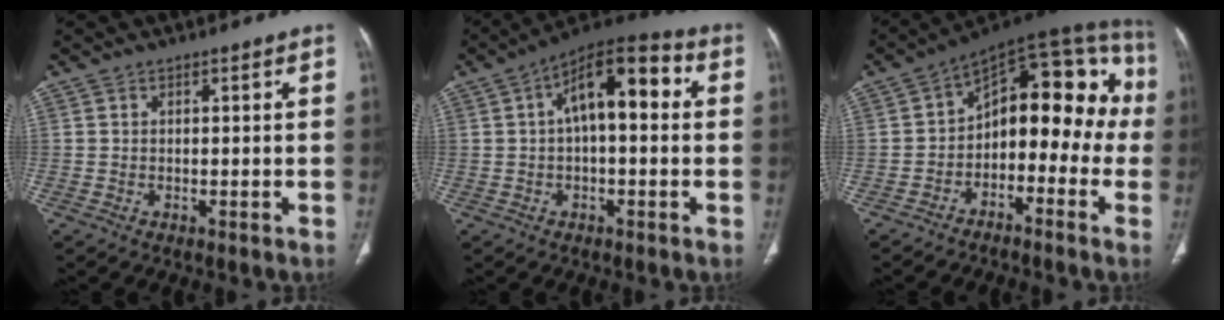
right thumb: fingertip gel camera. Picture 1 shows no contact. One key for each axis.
{"total": 13.5, "fx": 3.4, "fy": 5.6, "fz": 11.8, "tx": -0.174, "ty": 0.027, "tz": 0.045}
{"total": 18.5, "fx": -2.3, "fy": 10.8, "fz": 14.8, "tx": -0.152, "ty": 0.081, "tz": -0.042}